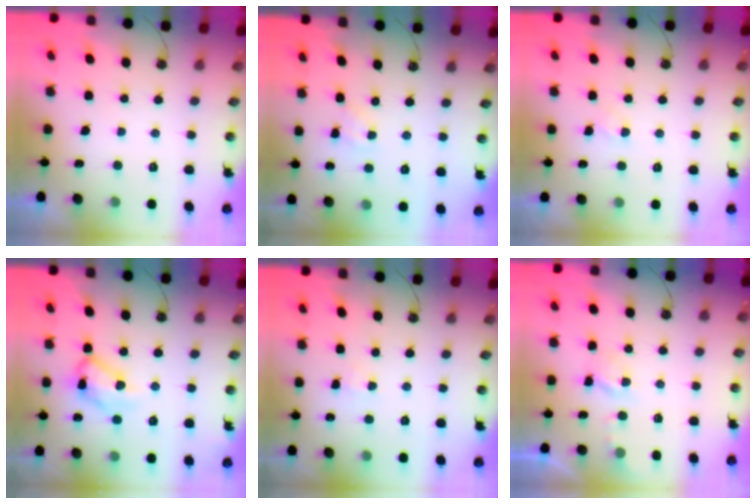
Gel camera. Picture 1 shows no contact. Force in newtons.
{"total": 1.7, "press": 1.7, "slide": 0.3}
{"total": 2.2, "press": 2.2, "slide": 0.3}
{"total": 11.5, "press": 11.4, "slide": 1.6}
{"total": 3.0, "press": 2.9, "slide": 0.5}
{"total": 3.7, "press": 3.6, "slide": 0.7}